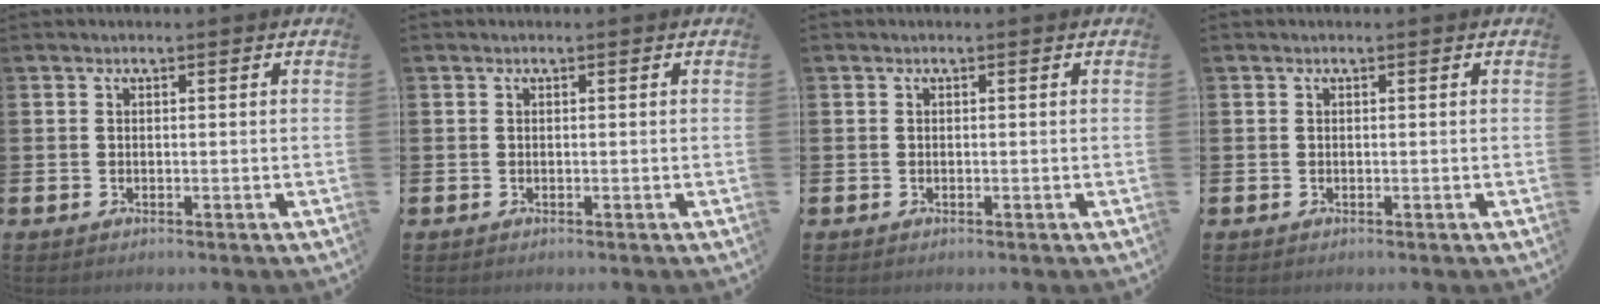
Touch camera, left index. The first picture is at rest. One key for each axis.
{"total": 0.0}
{"total": 0.0}
{"total": 0.0}